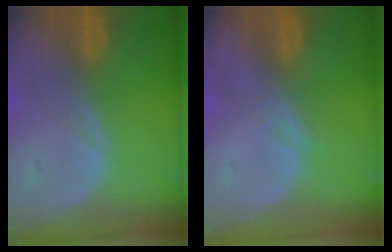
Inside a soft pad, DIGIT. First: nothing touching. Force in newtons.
{"total": 1.5, "press": 1.3, "slide": 0.8}